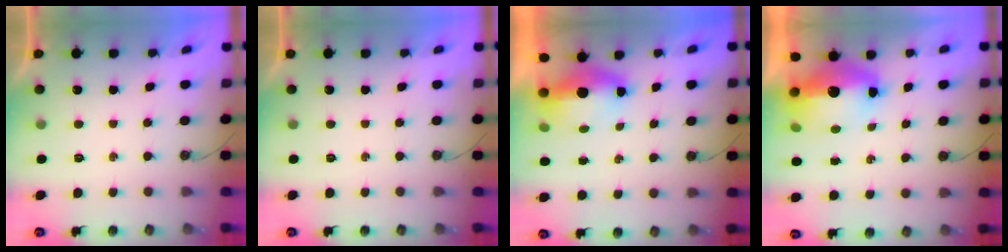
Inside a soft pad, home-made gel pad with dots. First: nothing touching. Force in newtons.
{"total": 0.0}
{"total": 6.1, "press": 6.0, "slide": 0.7}
{"total": 13.5, "press": 13.4, "slide": 1.6}